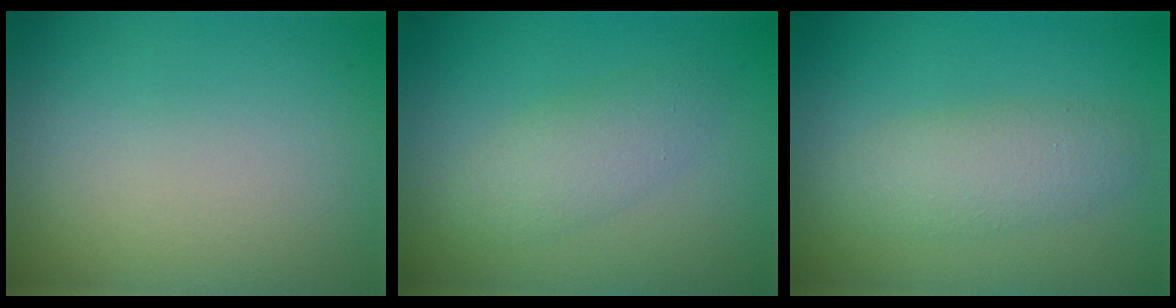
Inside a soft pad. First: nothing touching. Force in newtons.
{"total": 2.6, "press": 2.6, "slide": 0.1}
{"total": 2.0, "press": 1.9, "slide": 0.2}